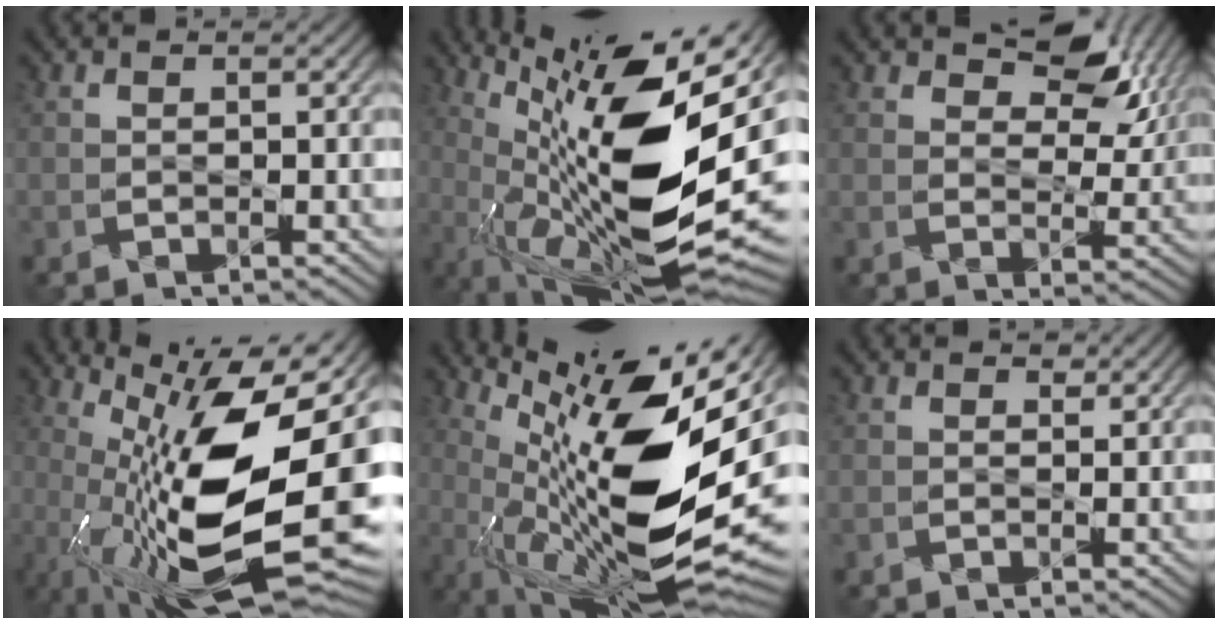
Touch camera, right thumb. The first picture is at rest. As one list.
[{"total": 19.5, "force": [3.5, 6.4, 18.1], "torque": [-0.309, 0.010, 0.068]}, {"total": 8.2, "force": [5.1, 4.1, 4.9], "torque": [-0.076, -0.002, 0.077]}, {"total": 19.6, "force": [-0.3, 7.4, 18.1], "torque": [-0.289, -0.015, -0.009]}, {"total": 19.5, "force": [3.2, 6.8, 17.9], "torque": [-0.293, 0.000, 0.055]}, {"total": 0.8, "force": [0.6, 0.5, 0.0], "torque": [-0.004, -0.002, 0.005]}]